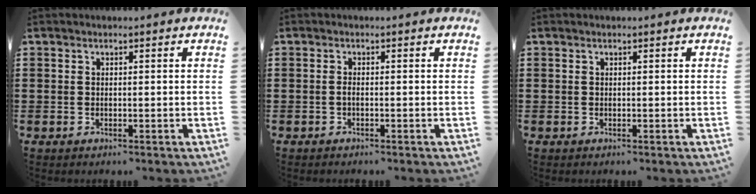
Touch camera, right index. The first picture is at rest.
{"total": 0.9, "force": [-0.5, 0.1, 0.7], "torque": [-0.016, -0.004, -0.008]}
{"total": 0.0}